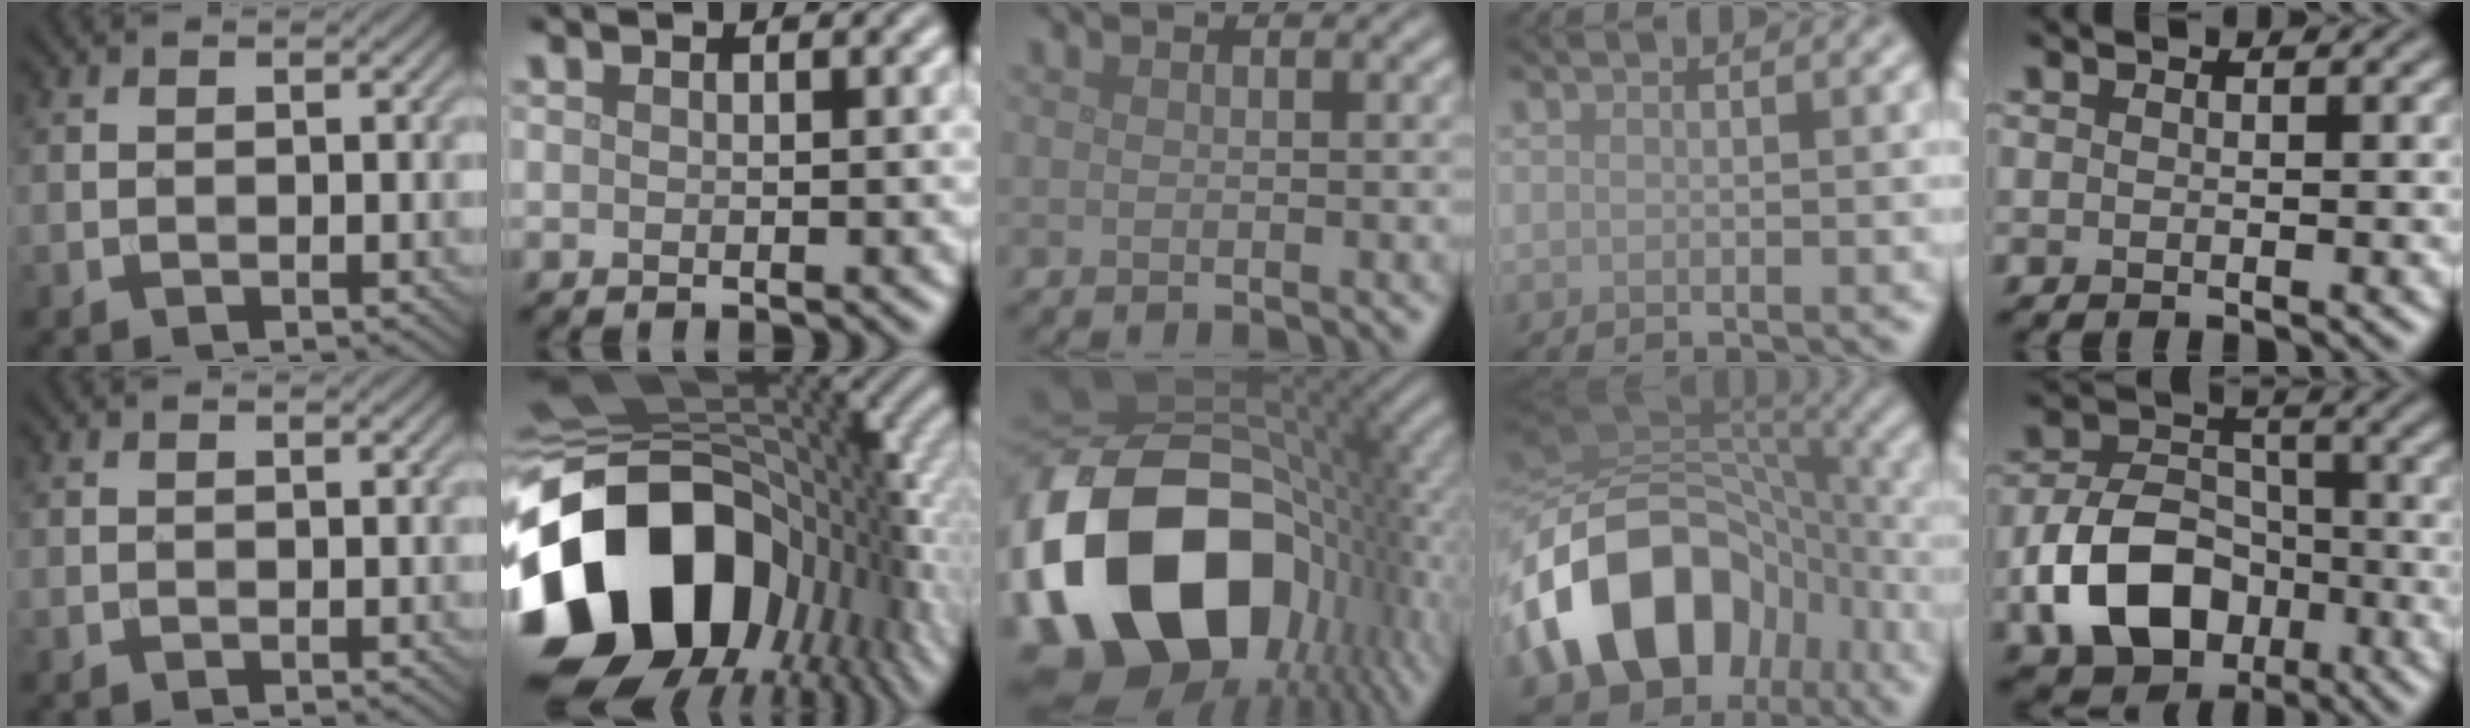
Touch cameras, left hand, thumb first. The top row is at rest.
{"index": {"total": 19.7, "force": [-5.5, 13.4, 13.4], "torque": [-0.280, -0.026, -0.104]}, "middle": {"total": 21.2, "force": [-5.1, 14.5, 14.6], "torque": [-0.313, -0.047, -0.070]}, "ring": {"total": 16.5, "force": [-6.5, 11.8, 9.5], "torque": [-0.175, -0.004, -0.115]}, "little": {"total": 8.7, "force": [-3.3, 6.2, 5.2], "torque": [-0.096, -0.004, -0.064]}}